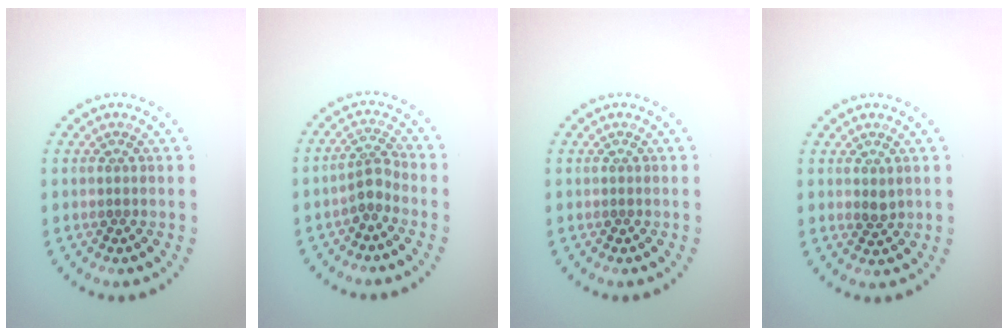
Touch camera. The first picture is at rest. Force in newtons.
{"total": 2.1, "press": 1.6, "slide": 1.3}
{"total": 0.0}
{"total": 0.9, "press": 0.9, "slide": 0.2}